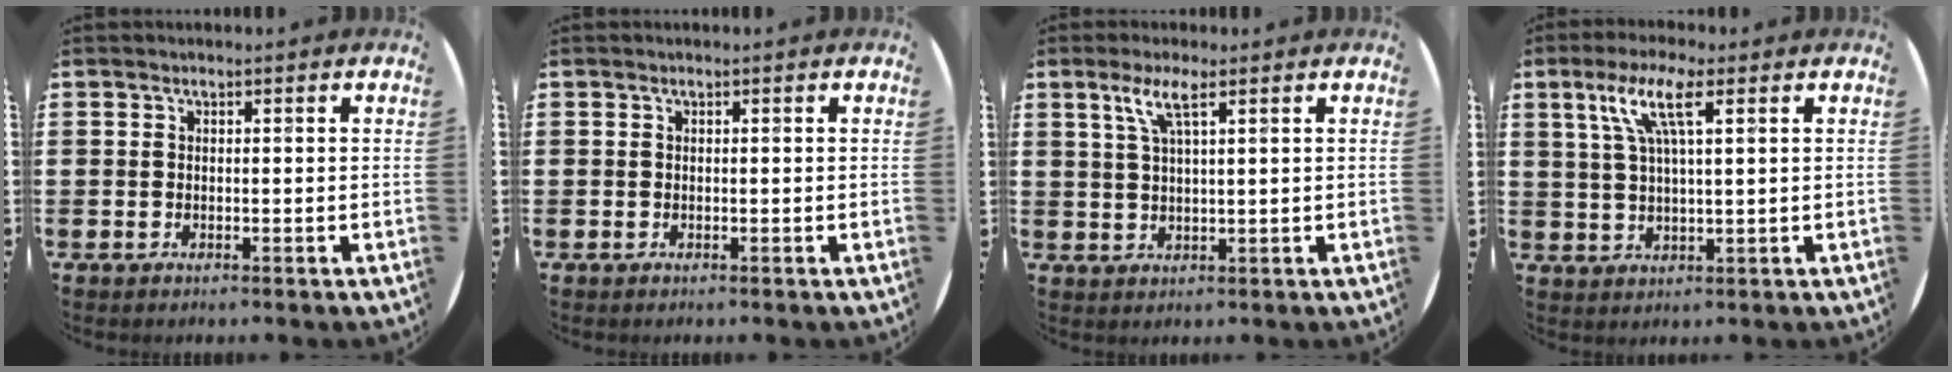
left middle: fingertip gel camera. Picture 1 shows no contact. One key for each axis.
{"total": 0.0}
{"total": 3.9, "fx": 2.3, "fy": 0.4, "fz": 3.1, "tx": -0.067, "ty": 0.005, "tz": 0.037}
{"total": 6.6, "fx": 3.2, "fy": 1.3, "fz": 5.6, "tx": -0.119, "ty": 0.011, "tz": 0.052}